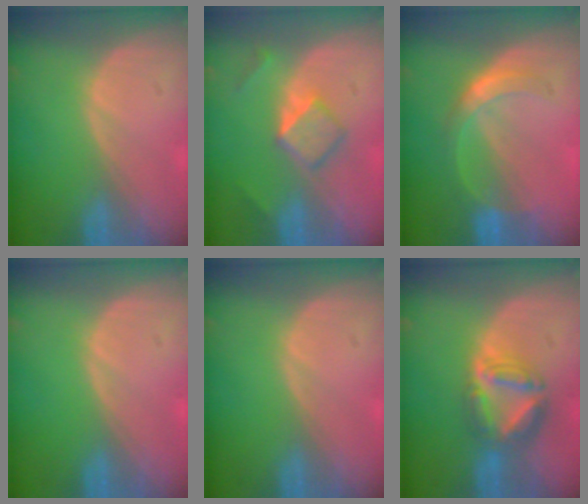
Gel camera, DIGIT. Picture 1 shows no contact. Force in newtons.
{"total": 5.4, "press": 4.6, "slide": 2.8}
{"total": 5.7, "press": 5.1, "slide": 2.7}
{"total": 0.0}
{"total": 0.0}
{"total": 7.3, "press": 6.4, "slide": 3.5}